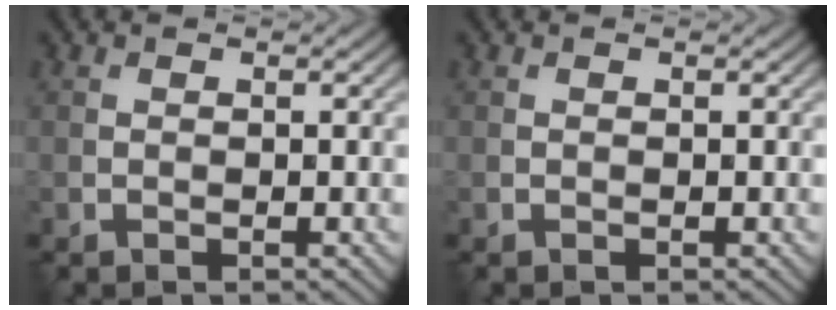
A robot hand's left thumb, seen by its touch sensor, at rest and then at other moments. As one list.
[{"total": 0.0}]